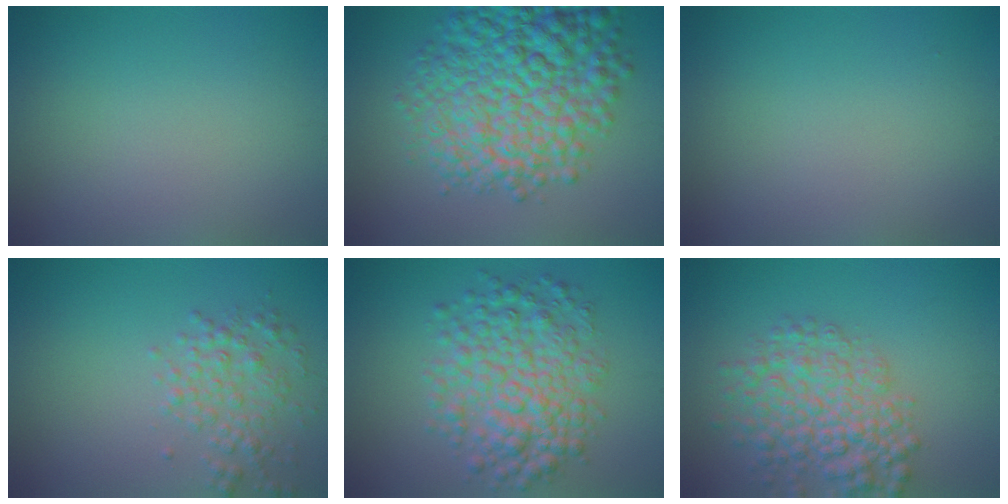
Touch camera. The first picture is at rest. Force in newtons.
{"total": 11.7, "press": 11.7, "slide": 0.4}
{"total": 0.0}
{"total": 2.8, "press": 2.8, "slide": 0.1}
{"total": 6.8, "press": 6.8, "slide": 0.1}
{"total": 6.1, "press": 6.1, "slide": 0.2}